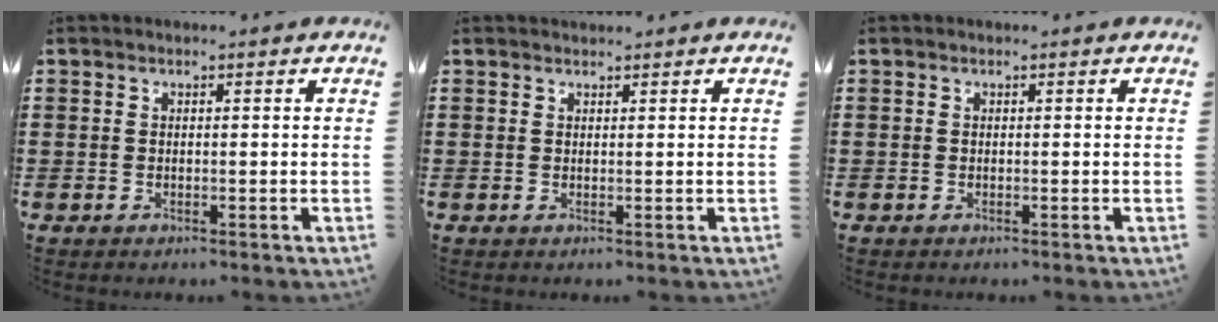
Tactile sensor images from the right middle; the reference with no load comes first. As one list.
[{"total": 0.8, "force": [0.8, 0.2, 0.0], "torque": [-0.001, 0.001, 0.015]}, {"total": 0.0}]